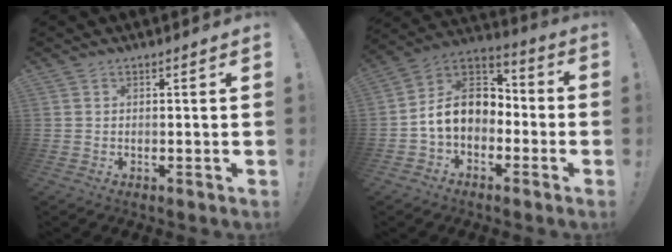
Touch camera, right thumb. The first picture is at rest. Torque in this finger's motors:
{"motor_torque": [1.92, 2.16, 1.37, -0.80, 0.05]}